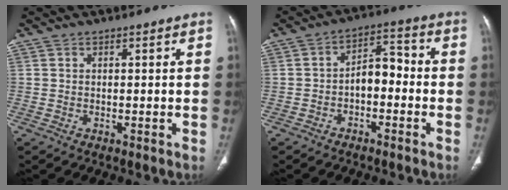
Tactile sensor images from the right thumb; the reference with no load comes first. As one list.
[{"total": 6.5, "force": [-1.8, 3.9, 4.9], "torque": [-0.059, 0.042, -0.037]}]